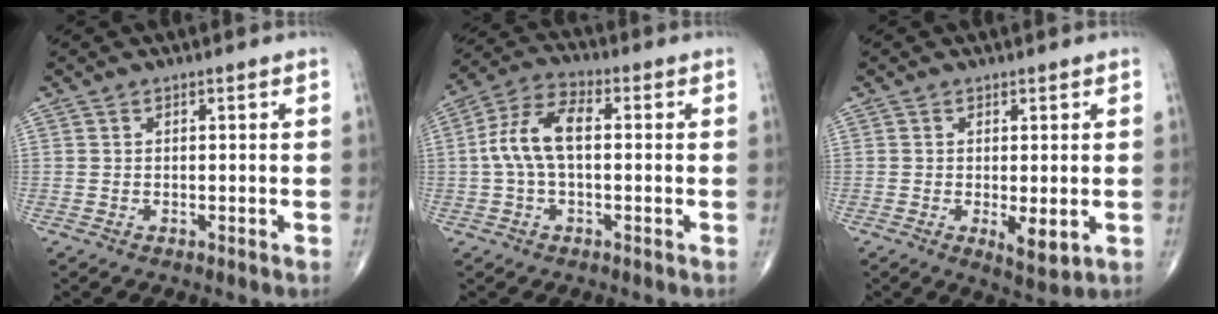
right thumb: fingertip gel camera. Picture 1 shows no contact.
{"total": 9.6, "force": [0.3, 4.9, 8.2], "torque": [-0.174, 0.032, 0.001]}
{"total": 4.4, "force": [-0.7, 1.6, 4.1], "torque": [-0.061, -0.015, -0.006]}